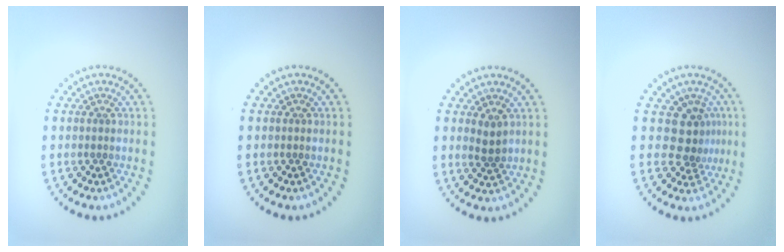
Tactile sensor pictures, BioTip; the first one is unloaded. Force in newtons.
{"total": 0.0}
{"total": 1.5, "press": 1.4, "slide": 0.5}
{"total": 2.8, "press": 2.1, "slide": 1.8}